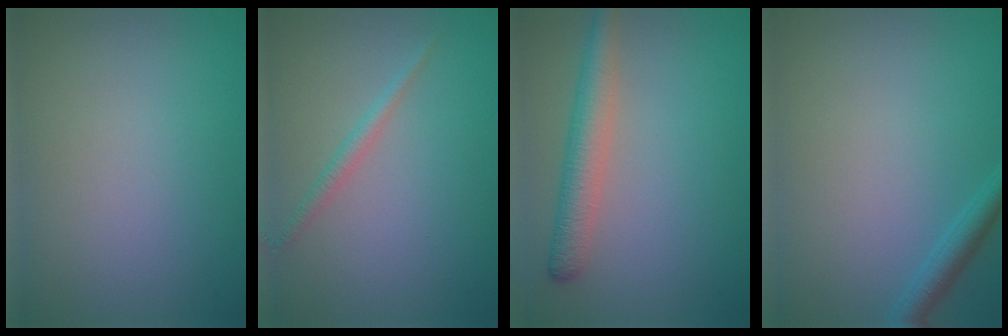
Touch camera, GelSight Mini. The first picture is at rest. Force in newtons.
{"total": 1.4, "press": 1.4, "slide": 0.1}
{"total": 3.8, "press": 3.8, "slide": 0.2}
{"total": 2.0, "press": 2.0, "slide": 0.2}